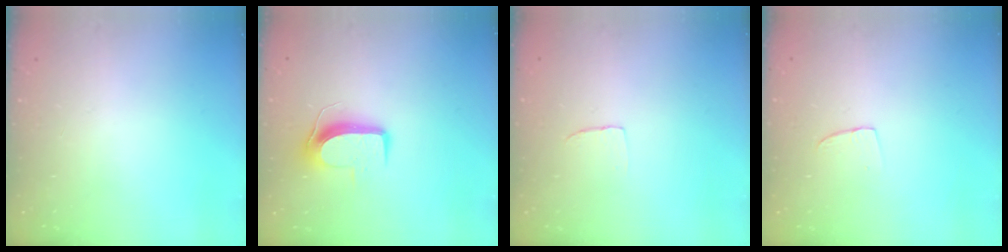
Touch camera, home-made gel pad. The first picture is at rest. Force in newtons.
{"total": 8.8, "press": 8.8, "slide": 0.2}
{"total": 2.4, "press": 2.4, "slide": 0.1}
{"total": 2.9, "press": 2.9, "slide": 0.2}